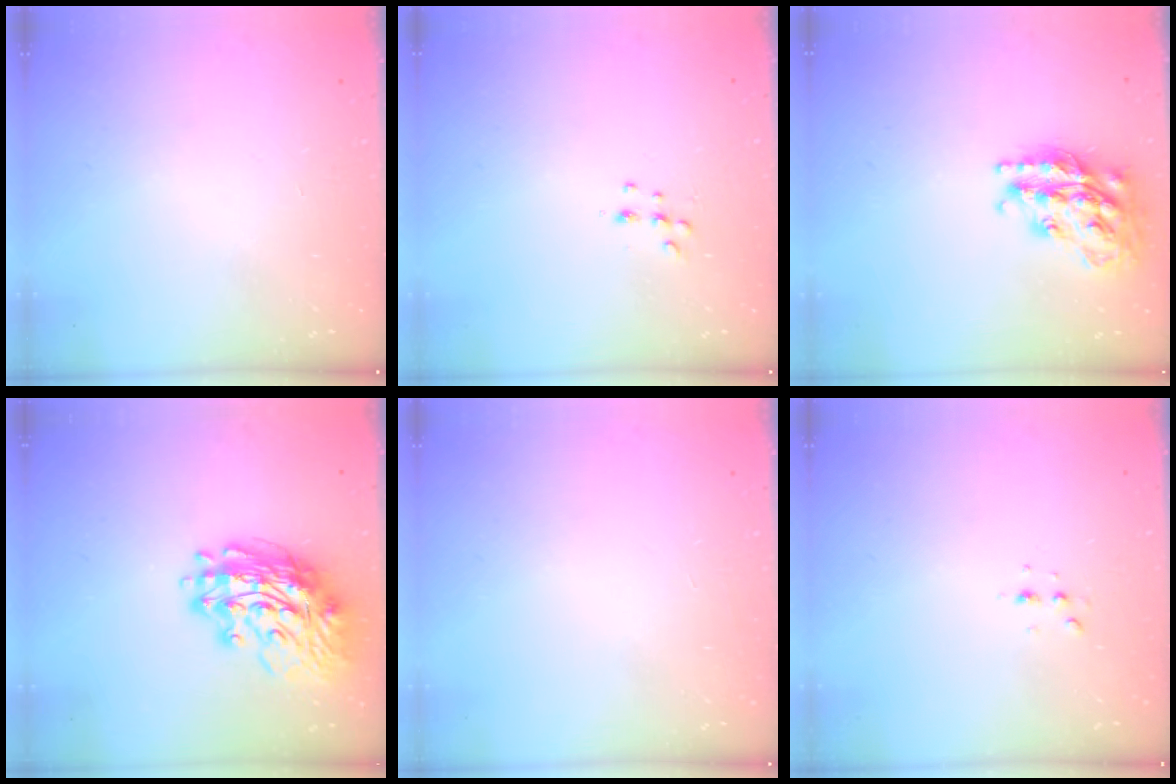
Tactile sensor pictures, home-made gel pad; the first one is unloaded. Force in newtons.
{"total": 5.8, "press": 5.8, "slide": 0.4}
{"total": 19.6, "press": 19.6, "slide": 1.4}
{"total": 17.0, "press": 16.8, "slide": 2.5}
{"total": 0.0}
{"total": 2.8, "press": 2.8, "slide": 0.7}